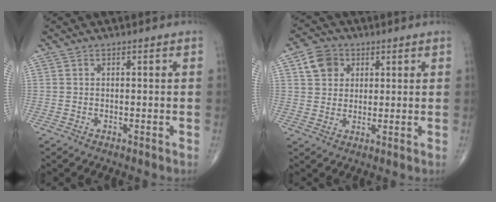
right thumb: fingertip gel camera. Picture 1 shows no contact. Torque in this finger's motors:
{"motor_torque": [-0.71, 0.77, 0.04, -0.05, 0.05]}